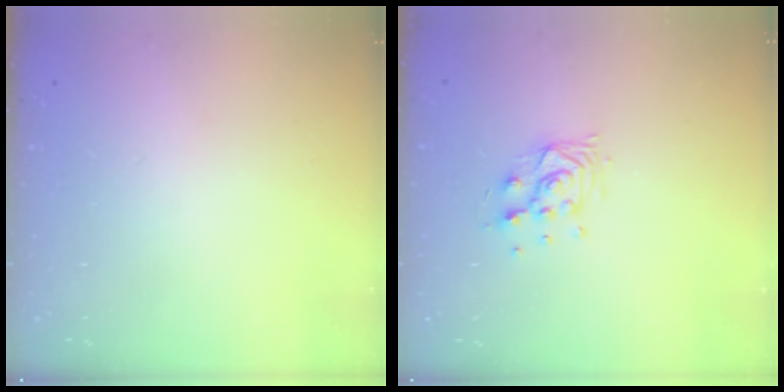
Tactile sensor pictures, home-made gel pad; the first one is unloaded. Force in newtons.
{"total": 9.0, "press": 8.9, "slide": 1.5}